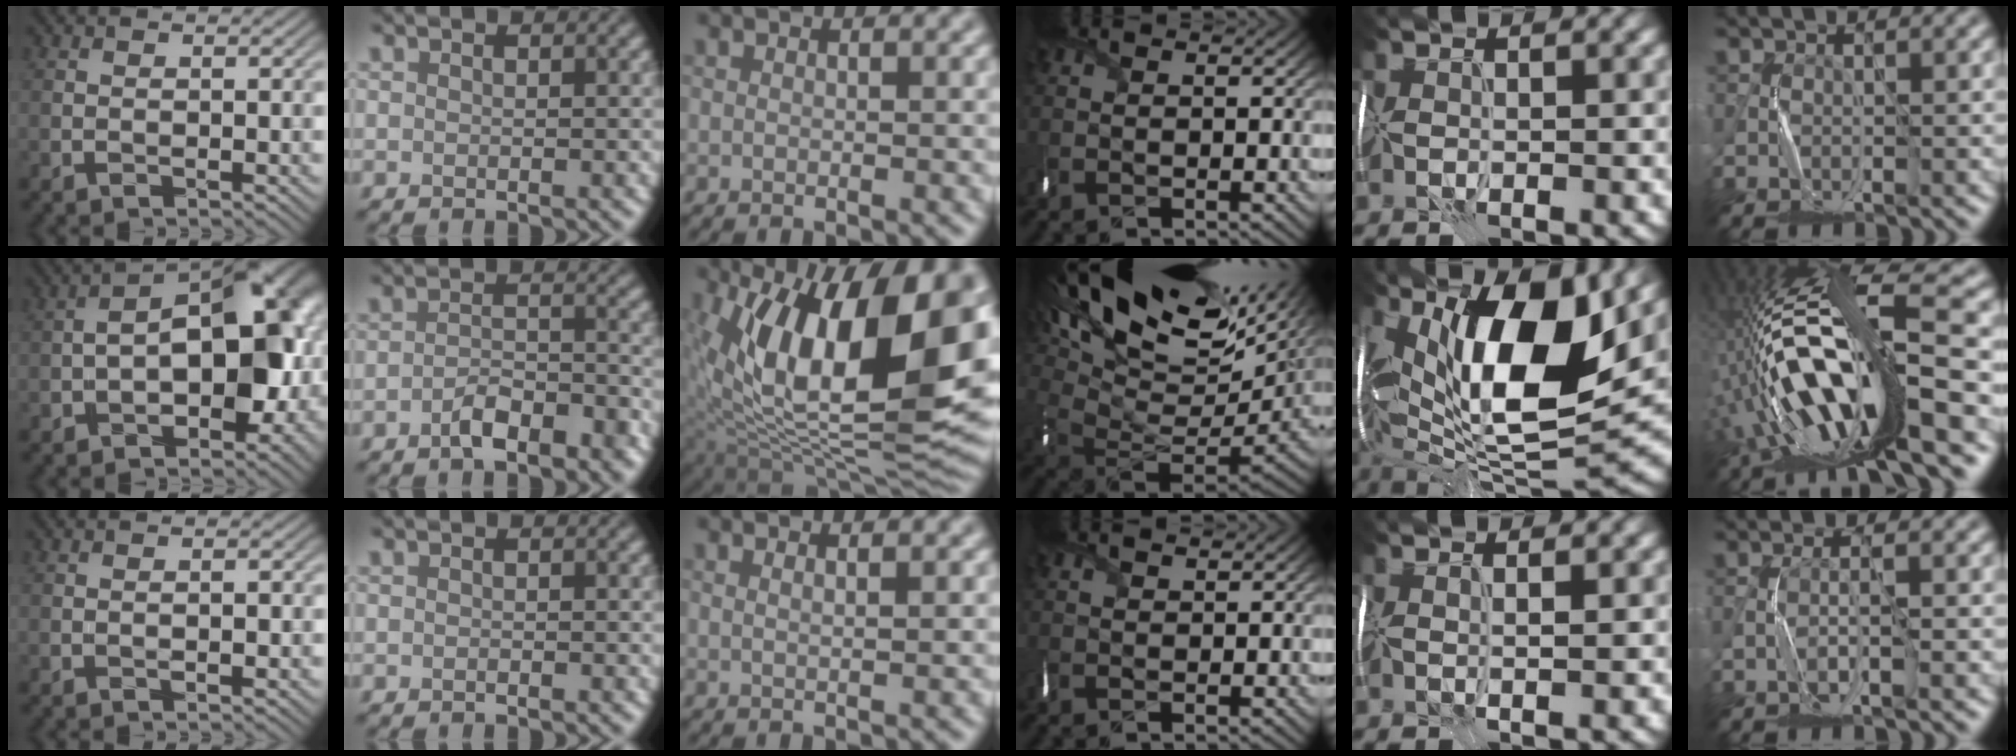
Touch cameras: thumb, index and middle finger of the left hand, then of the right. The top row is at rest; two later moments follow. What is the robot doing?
{"motion": "wrap", "object": "thread"}